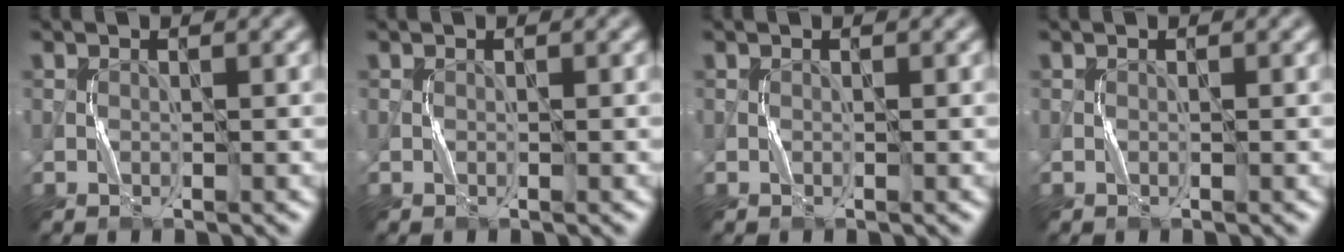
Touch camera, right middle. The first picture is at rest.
{"total": 0.0}
{"total": 0.0}
{"total": 0.0}